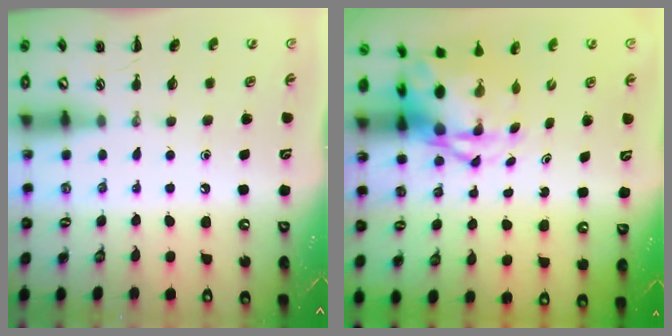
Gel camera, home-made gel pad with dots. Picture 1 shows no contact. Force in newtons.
{"total": 5.4, "press": 5.2, "slide": 1.2}